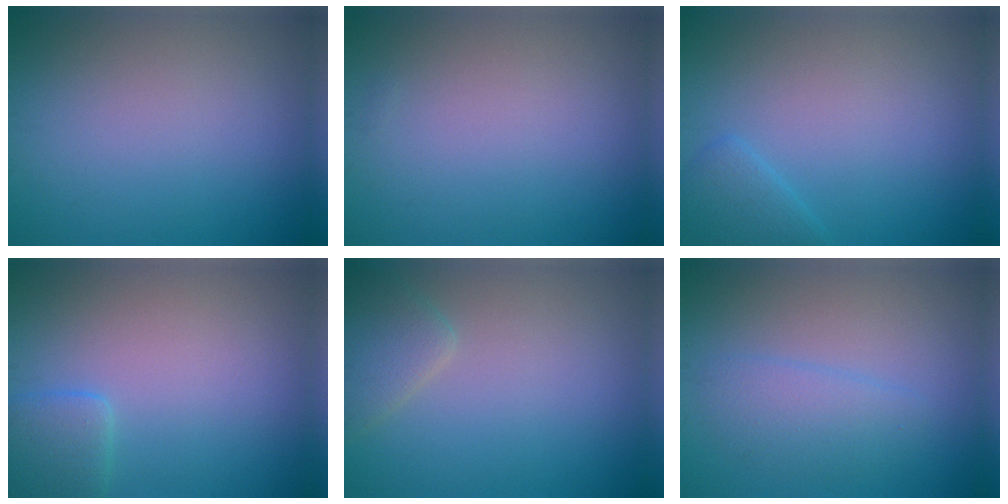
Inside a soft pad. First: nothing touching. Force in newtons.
{"total": 0.0}
{"total": 1.9, "press": 1.9, "slide": 0.1}
{"total": 2.4, "press": 2.4, "slide": 0.3}
{"total": 2.4, "press": 2.4, "slide": 0.2}
{"total": 2.6, "press": 2.6, "slide": 0.1}